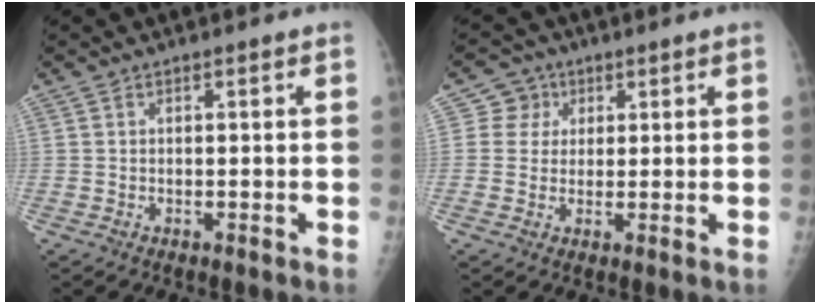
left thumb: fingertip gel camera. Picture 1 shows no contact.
{"total": 4.1, "force": [1.4, 3.9, 0.2], "torque": [0.022, 0.001, 0.016]}